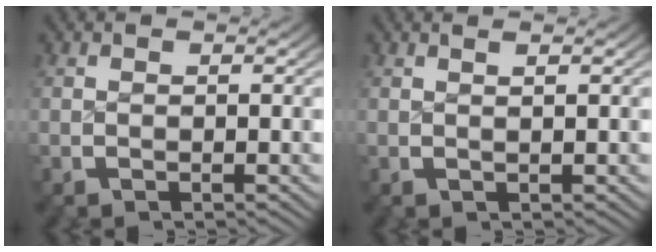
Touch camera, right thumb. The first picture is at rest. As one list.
[{"total": 0.9, "force": [0.6, -0.1, 0.6], "torque": [-0.008, 0.001, 0.014]}]